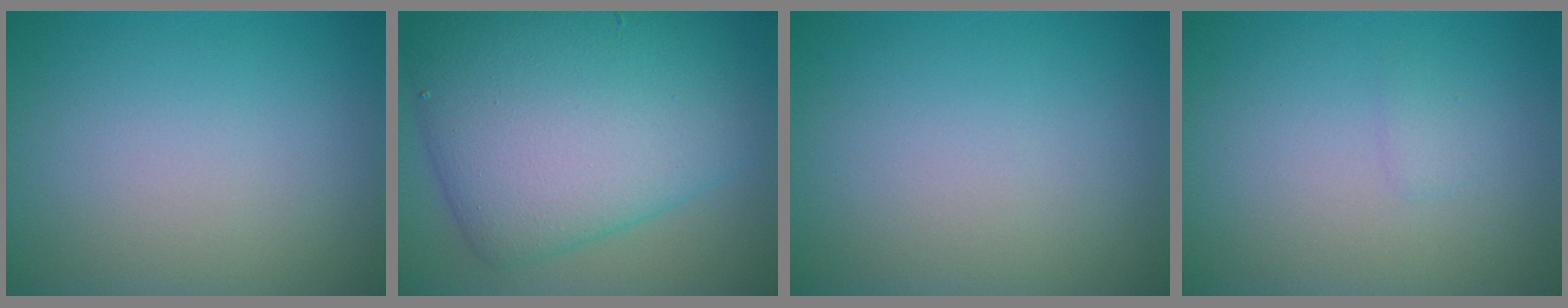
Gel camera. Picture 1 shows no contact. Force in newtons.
{"total": 11.1, "press": 11.1, "slide": 0.2}
{"total": 0.0}
{"total": 0.7, "press": 0.7, "slide": 0.1}